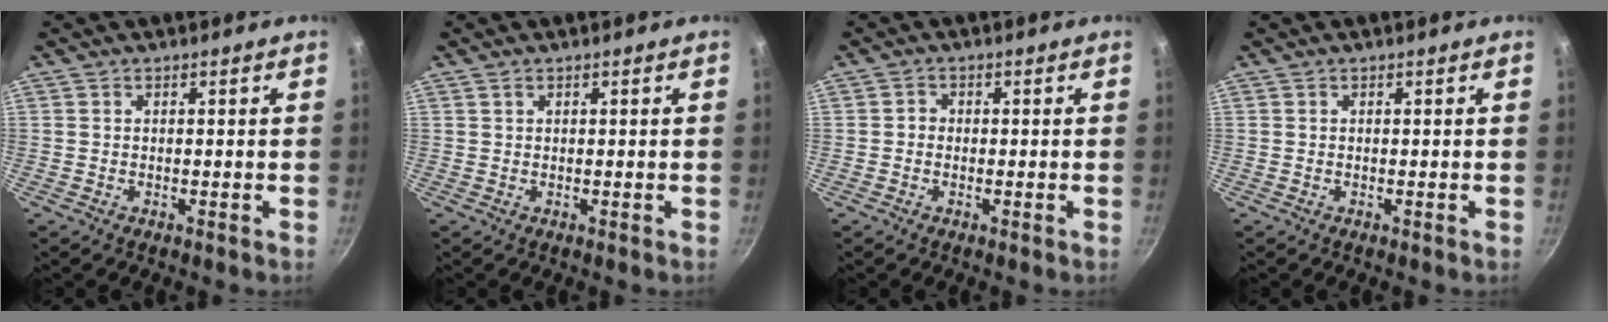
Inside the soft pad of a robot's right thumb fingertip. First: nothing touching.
{"total": 0.6, "force": [0.5, 0.3, 0.3], "torque": [-0.007, 0.001, 0.009]}
{"total": 1.3, "force": [-0.3, 1.2, 0.5], "torque": [-0.006, 0.006, -0.008]}
{"total": 0.0}